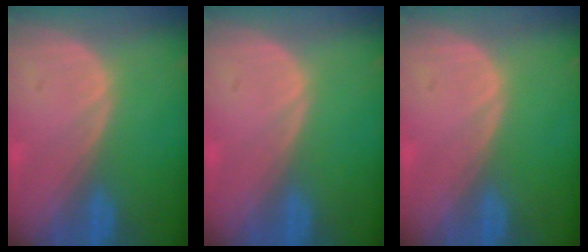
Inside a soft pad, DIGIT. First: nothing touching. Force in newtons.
{"total": 0.0}
{"total": 0.0}